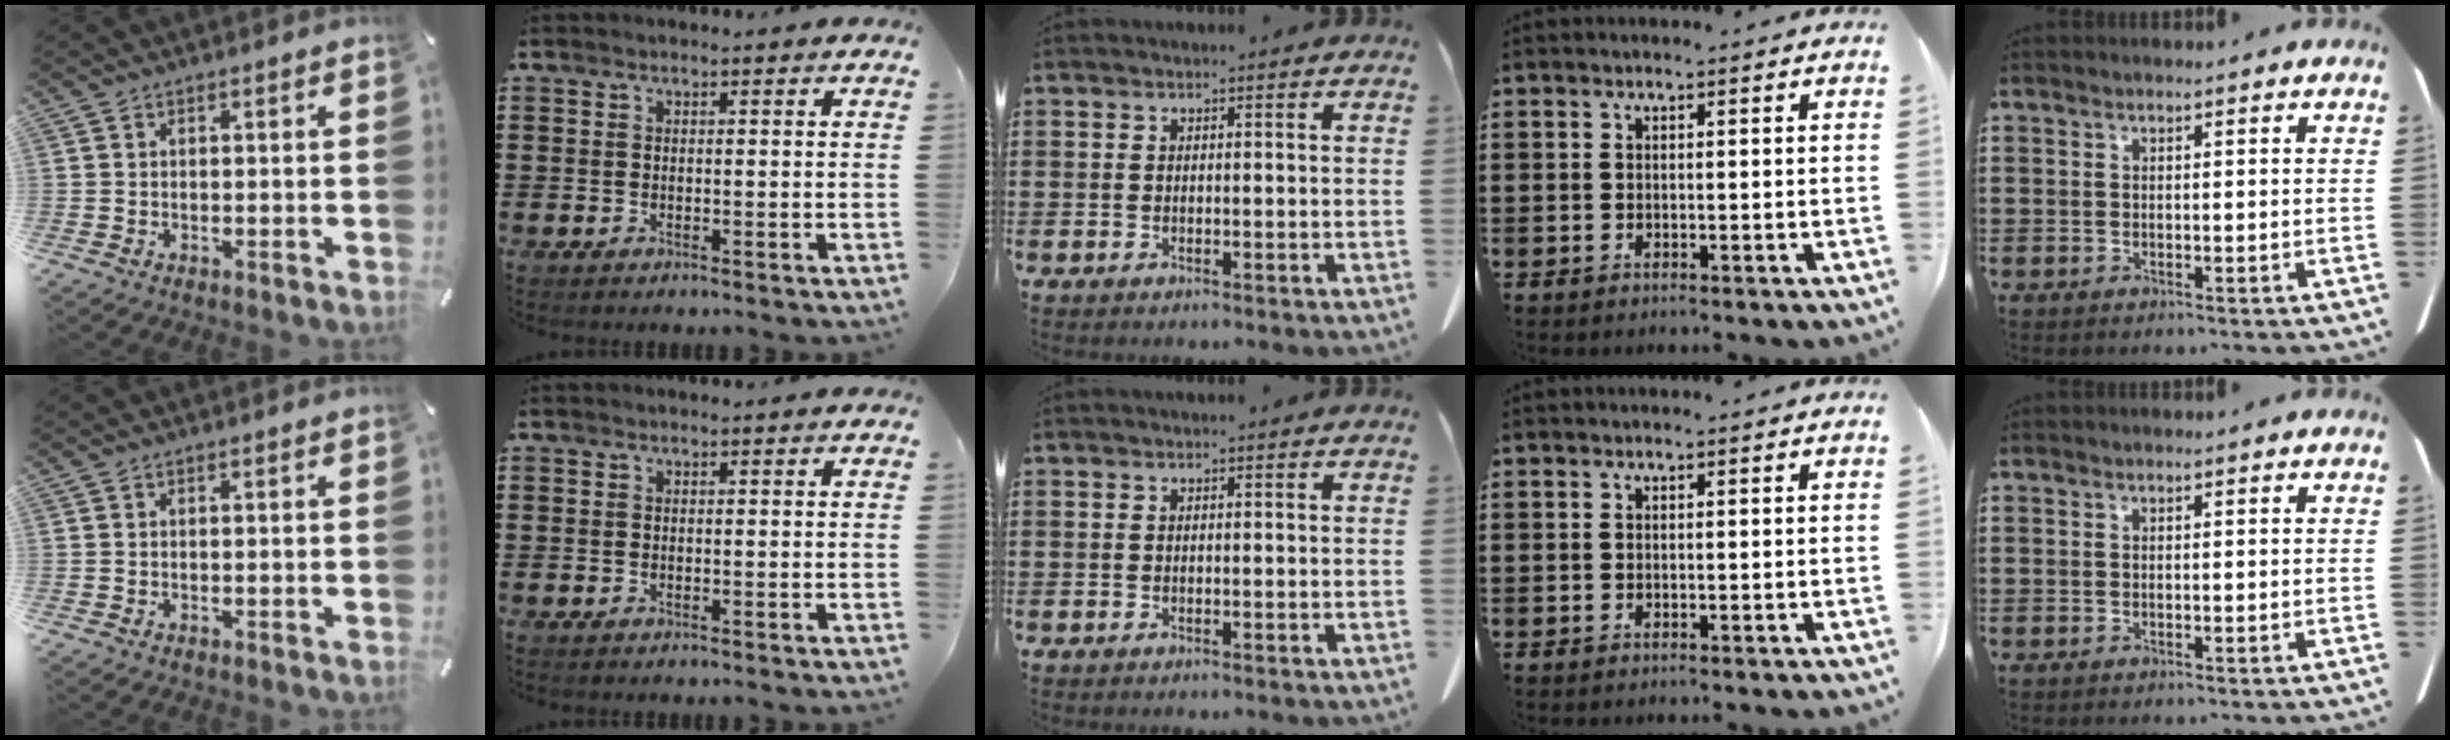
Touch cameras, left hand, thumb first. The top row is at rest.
{}